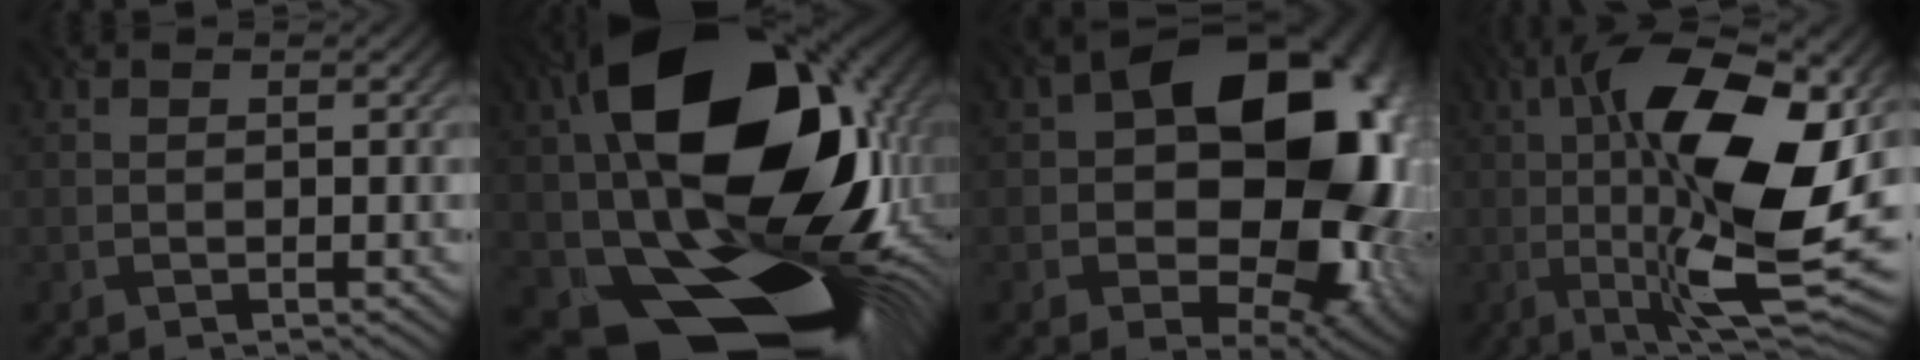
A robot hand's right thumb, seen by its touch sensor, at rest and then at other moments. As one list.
[{"total": 23.9, "force": [0.7, 16.3, 17.4], "torque": [-0.325, -0.062, 0.039]}, {"total": 20.4, "force": [2.4, 14.4, 14.3], "torque": [-0.184, -0.032, 0.064]}, {"total": 18.4, "force": [0.4, 5.7, 17.5], "torque": [-0.289, 0.019, 0.000]}]